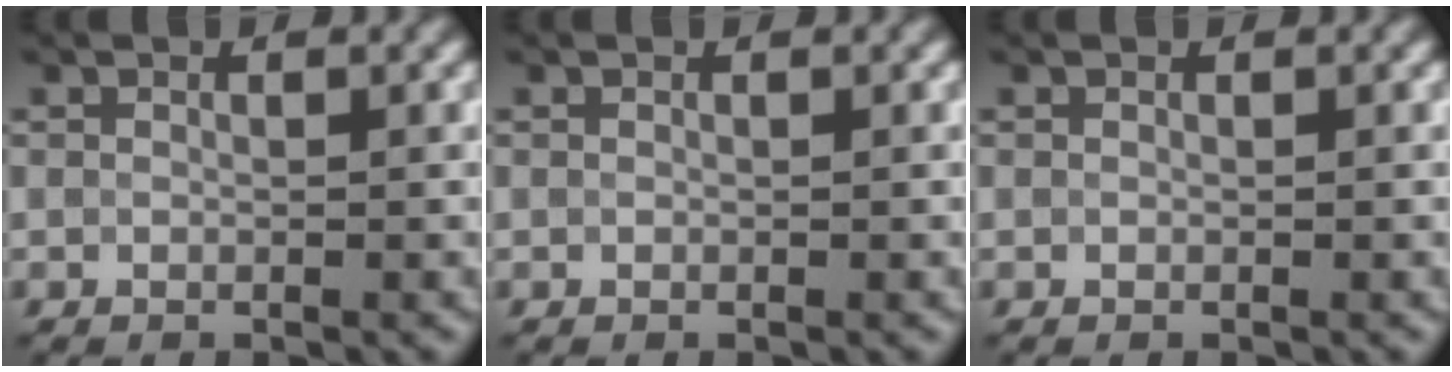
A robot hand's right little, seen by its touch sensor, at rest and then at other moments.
{"total": 0.0}
{"total": 0.0}